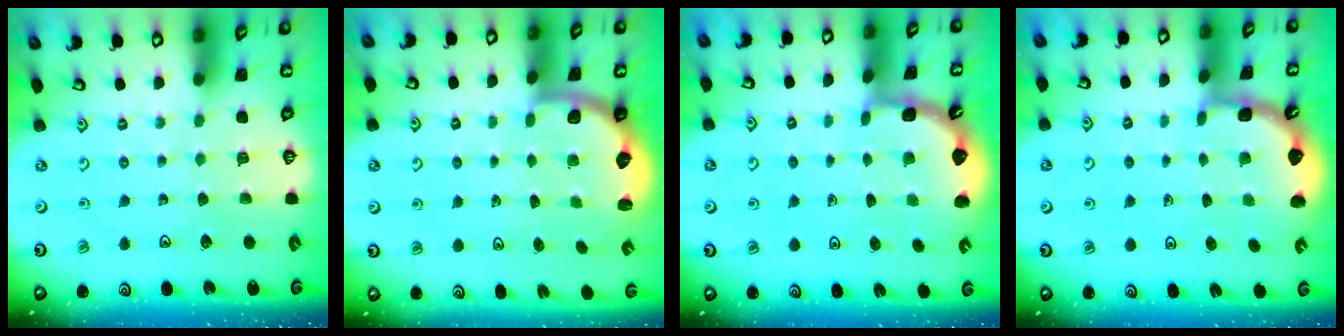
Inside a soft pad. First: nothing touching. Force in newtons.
{"total": 2.2, "press": 2.1, "slide": 0.8}
{"total": 2.0, "press": 2.0, "slide": 0.2}
{"total": 2.0, "press": 2.0, "slide": 0.2}